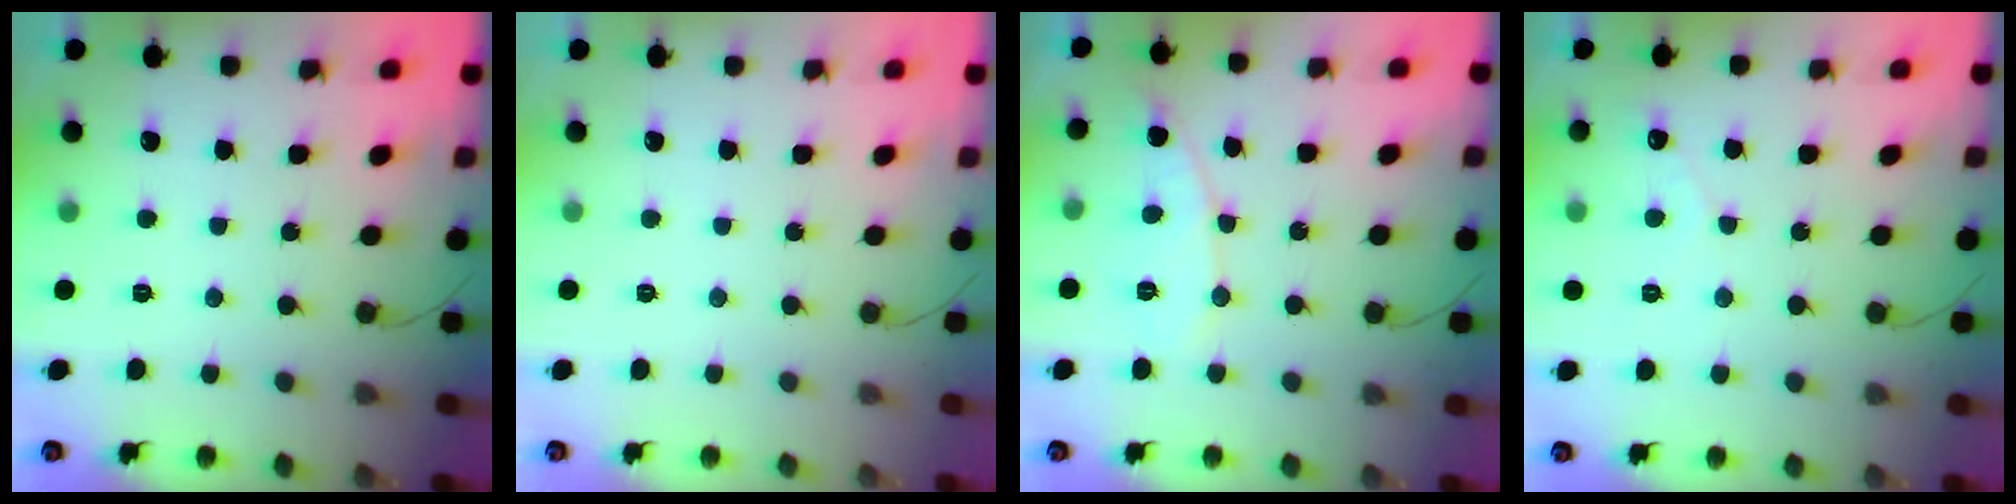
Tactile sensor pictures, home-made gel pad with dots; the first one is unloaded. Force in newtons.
{"total": 0.0}
{"total": 7.0, "press": 7.0, "slide": 0.2}
{"total": 1.6, "press": 1.6, "slide": 0.1}